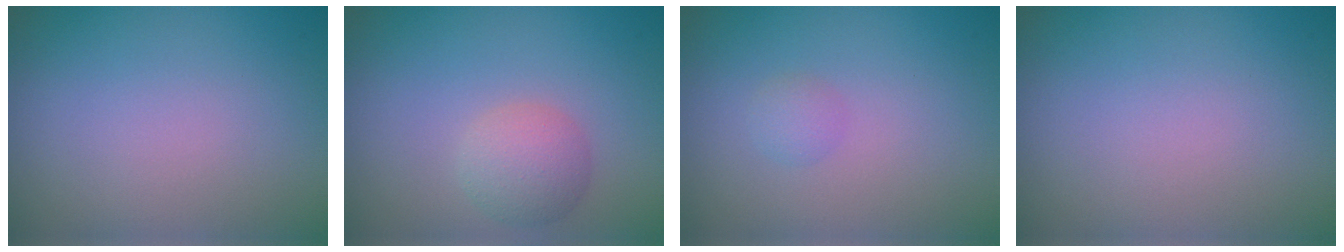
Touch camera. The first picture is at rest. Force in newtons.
{"total": 2.7, "press": 2.7, "slide": 0.1}
{"total": 1.0, "press": 1.0, "slide": 0.1}
{"total": 0.0}